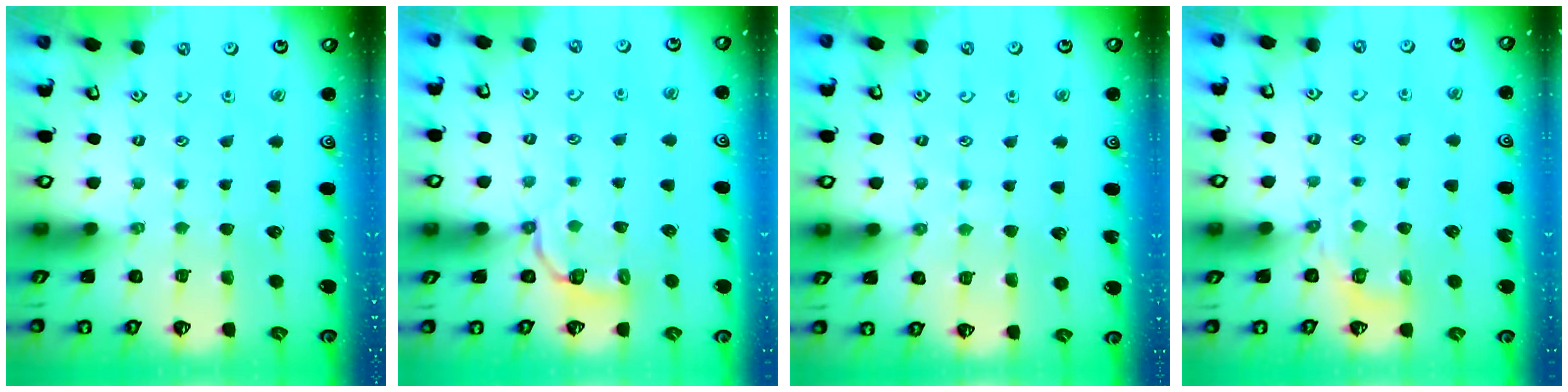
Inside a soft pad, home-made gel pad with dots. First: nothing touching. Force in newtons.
{"total": 3.8, "press": 2.9, "slide": 2.5}
{"total": 5.7, "press": 5.7, "slide": 0.6}
{"total": 3.8, "press": 3.4, "slide": 1.7}